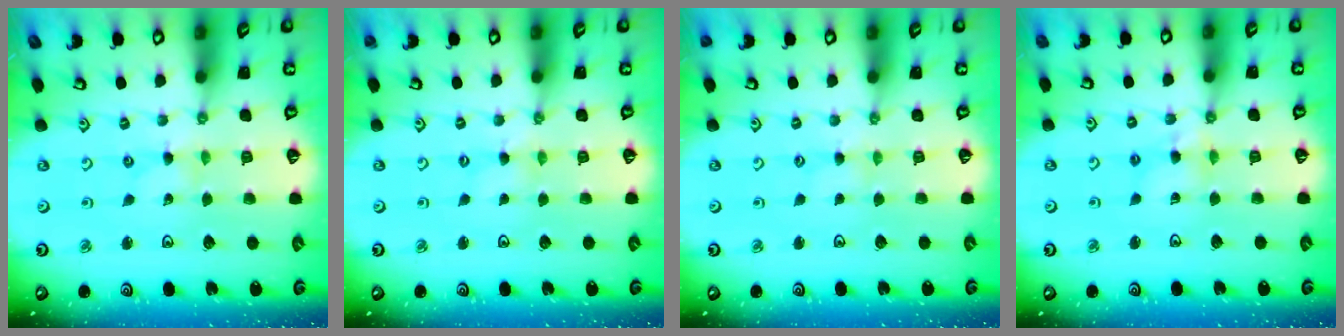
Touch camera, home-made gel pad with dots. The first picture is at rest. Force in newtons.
{"total": 0.0}
{"total": 1.3, "press": 1.3, "slide": 0.2}
{"total": 5.6, "press": 5.6, "slide": 0.5}